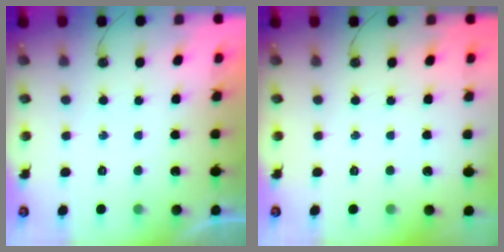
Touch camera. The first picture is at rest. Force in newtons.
{"total": 0.0}